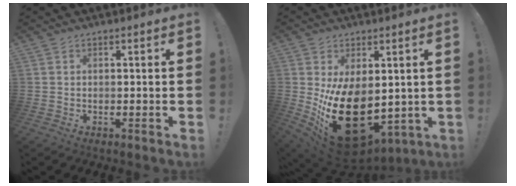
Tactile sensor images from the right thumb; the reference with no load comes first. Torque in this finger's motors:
{"motor_torque": [1.68, 3.32, 2.52, -0.25, 0.81]}